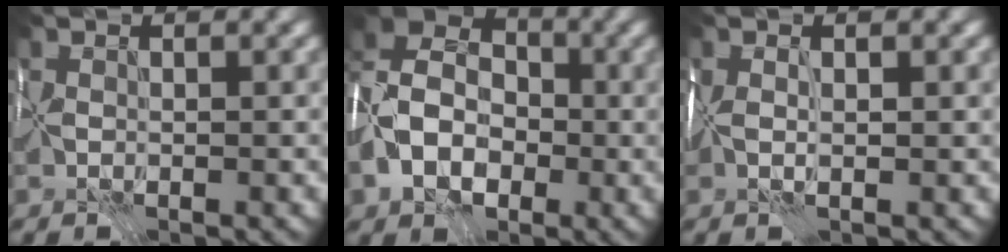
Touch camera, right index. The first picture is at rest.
{"total": 9.1, "force": [-2.7, 6.7, 5.6], "torque": [-0.120, -0.001, -0.065]}
{"total": 2.3, "force": [0.3, 0.9, 2.1], "torque": [-0.039, 0.000, 0.005]}